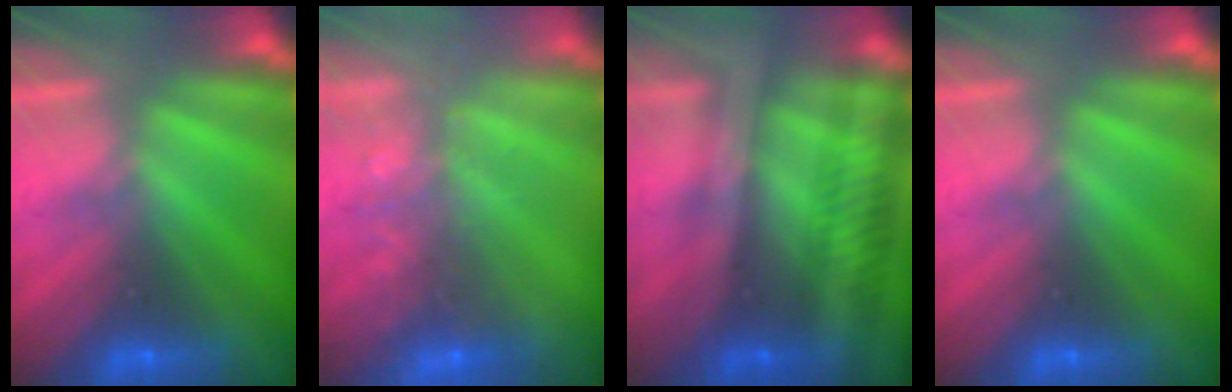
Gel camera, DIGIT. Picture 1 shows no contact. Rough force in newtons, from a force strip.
{"total": 7.3}
{"total": 2.4}
{"total": 0.0}